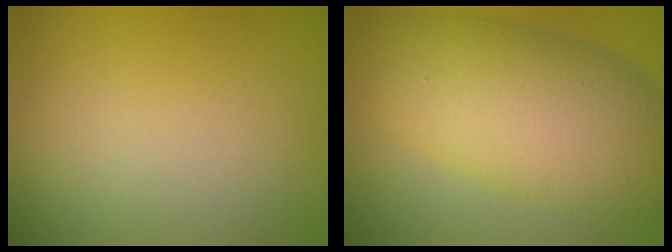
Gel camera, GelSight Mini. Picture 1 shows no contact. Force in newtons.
{"total": 9.7, "press": 9.7, "slide": 0.3}